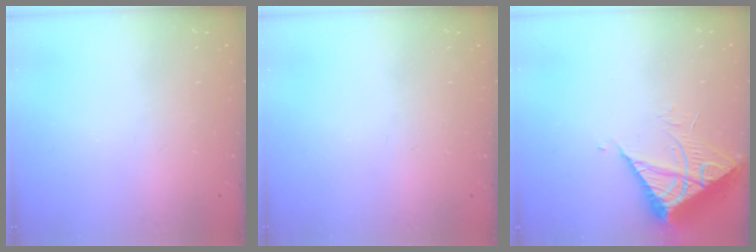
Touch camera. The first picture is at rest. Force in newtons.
{"total": 0.0}
{"total": 7.8, "press": 7.8, "slide": 0.8}